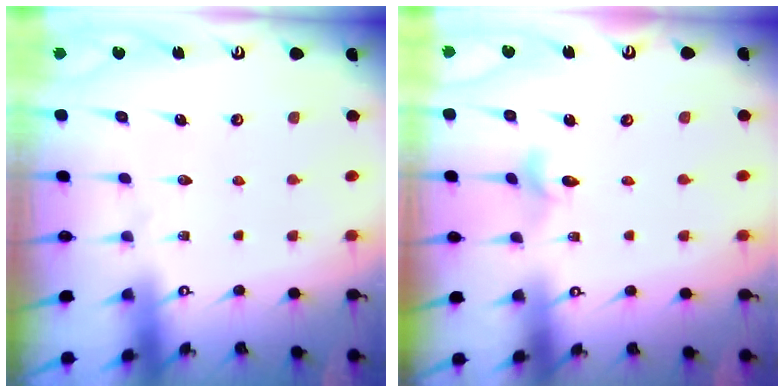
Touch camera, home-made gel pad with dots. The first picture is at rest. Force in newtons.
{"total": 2.8, "press": 2.8, "slide": 0.3}